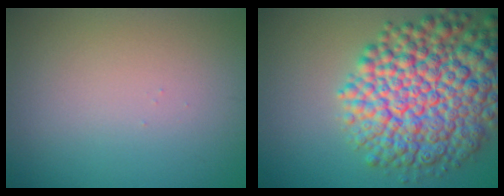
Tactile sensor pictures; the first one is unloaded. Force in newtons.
{"total": 12.2, "press": 12.2, "slide": 0.4}